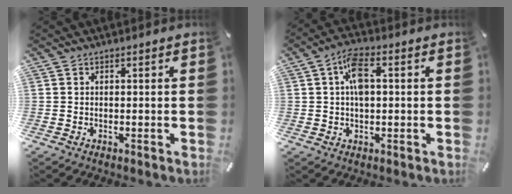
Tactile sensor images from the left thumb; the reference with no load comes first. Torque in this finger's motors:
{"motor_torque": [1.39, 1.43, 0.67, -0.92, 0.34]}